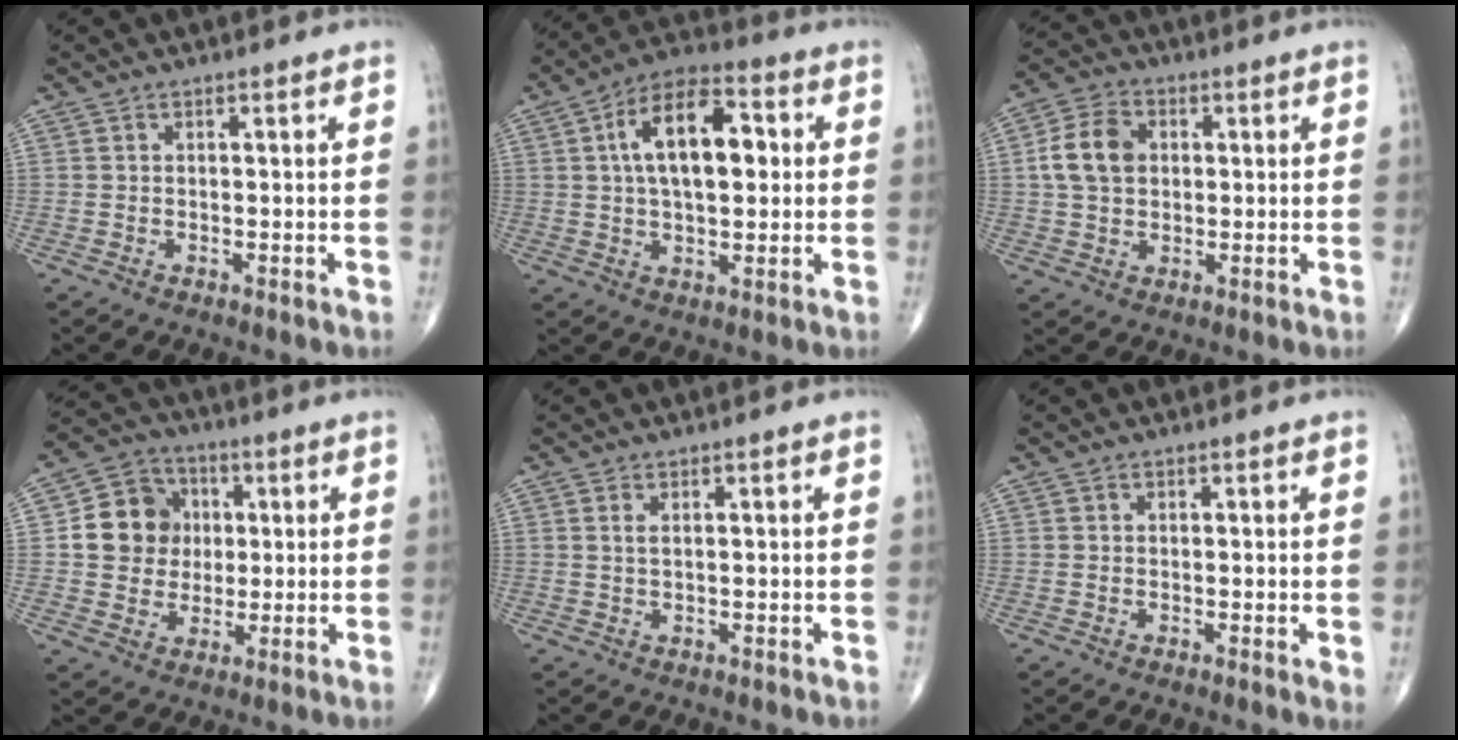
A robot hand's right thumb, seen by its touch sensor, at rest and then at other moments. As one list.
[{"total": 15.1, "force": [2.7, 7.9, 12.6], "torque": [-0.195, 0.019, 0.038]}, {"total": 8.9, "force": [1.3, 6.6, 5.9], "torque": [-0.100, 0.011, 0.018]}, {"total": 11.4, "force": [1.5, 10.1, 5.0], "torque": [-0.052, 0.010, 0.022]}, {"total": 1.1, "force": [0.4, 0.5, 1.0], "torque": [-0.023, 0.004, 0.011]}, {"total": 1.2, "force": [0.2, 0.4, 1.1], "torque": [-0.020, -0.006, 0.001]}]